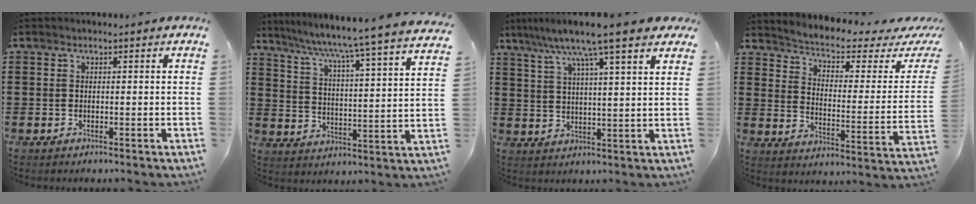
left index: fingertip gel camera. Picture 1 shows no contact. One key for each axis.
{"total": 5.9, "fx": 5.0, "fy": -1.4, "fz": 2.7, "tx": -0.073, "ty": -0.052, "tz": 0.073}
{"total": 9.4, "fx": 7.1, "fy": 0.5, "fz": 6.1, "tx": -0.133, "ty": -0.026, "tz": 0.116}
{"total": 2.9, "fx": 2.2, "fy": 0.3, "fz": 1.9, "tx": -0.052, "ty": -0.025, "tz": 0.026}